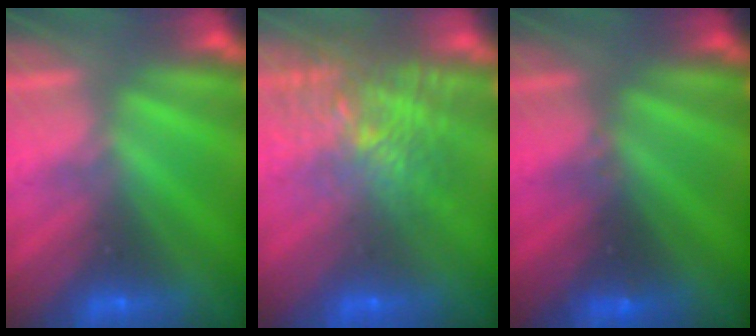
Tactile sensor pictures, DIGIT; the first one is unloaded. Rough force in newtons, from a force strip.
{"total": 6.1}
{"total": 2.4}